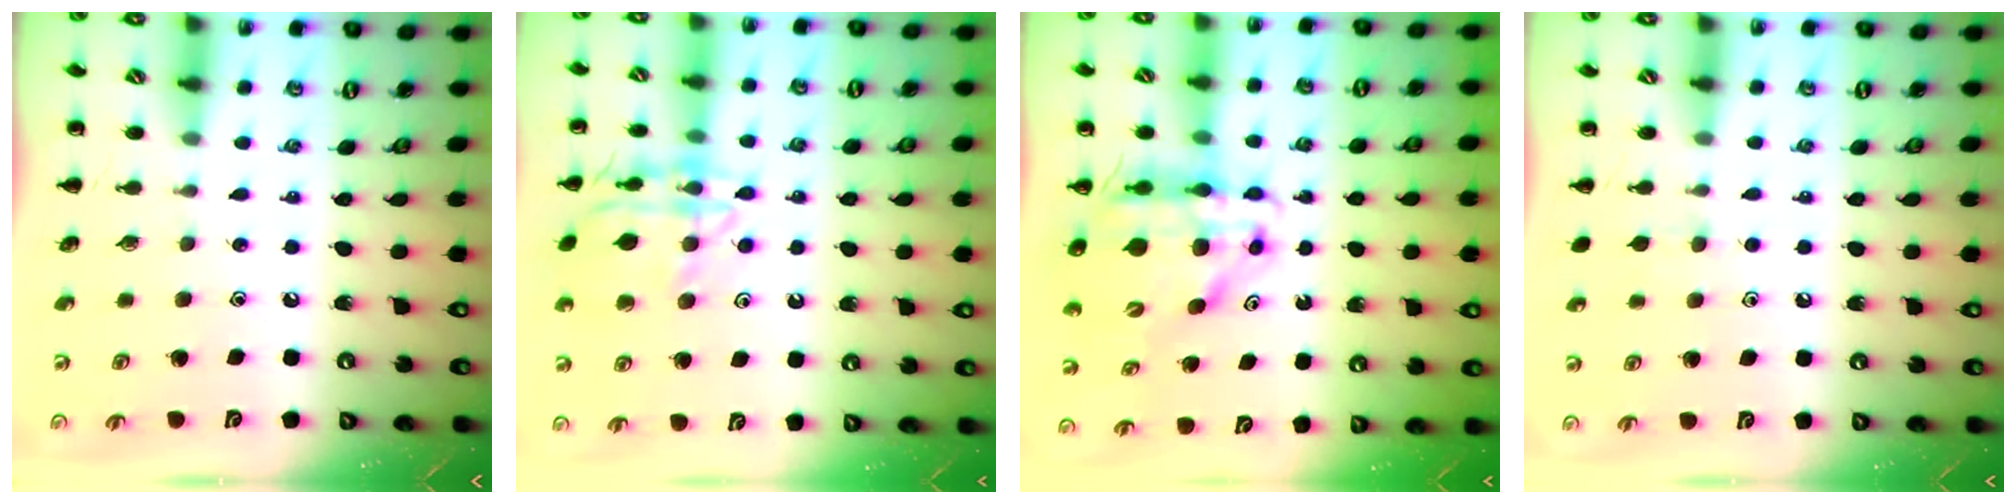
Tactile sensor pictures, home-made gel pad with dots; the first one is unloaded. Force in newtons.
{"total": 14.8, "press": 14.8, "slide": 0.9}
{"total": 12.4, "press": 12.0, "slide": 3.4}
{"total": 4.4, "press": 4.1, "slide": 1.5}